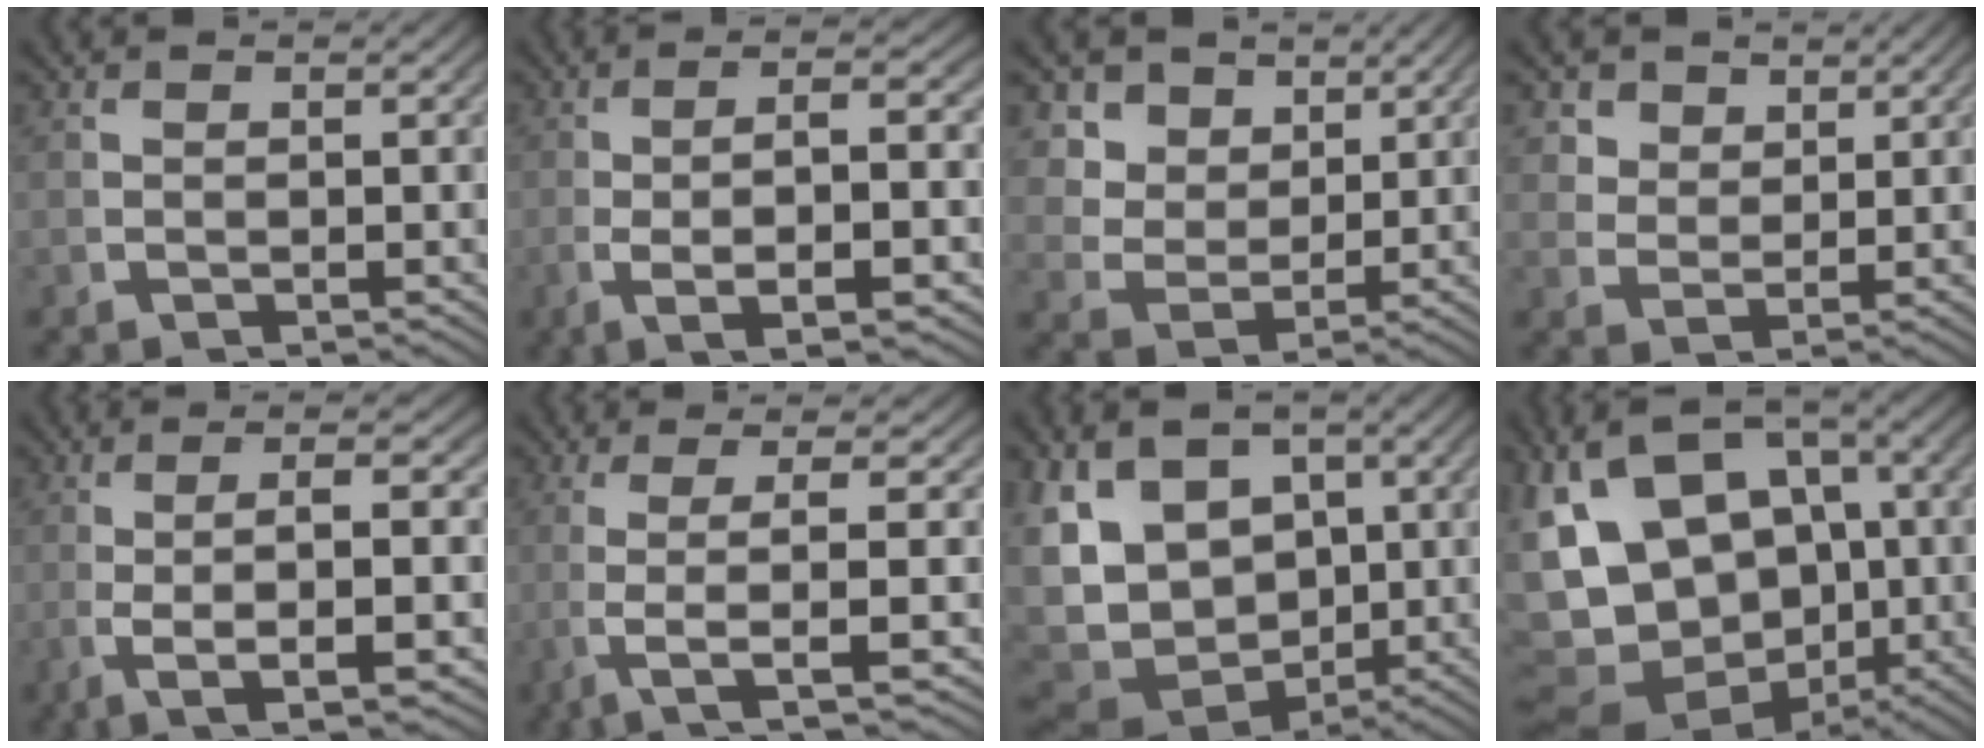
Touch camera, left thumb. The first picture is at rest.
{"total": 8.3, "force": [-1.2, 2.5, 7.9], "torque": [-0.149, -0.011, -0.004]}
{"total": 8.2, "force": [2.3, 6.6, 4.3], "torque": [-0.108, -0.030, 0.048]}
{"total": 4.3, "force": [2.5, 3.0, 1.8], "torque": [-0.041, -0.015, 0.054]}
{"total": 9.1, "force": [-0.9, 2.7, 8.6], "torque": [-0.165, -0.013, 0.002]}
{"total": 8.7, "force": [-0.2, 2.7, 8.3], "torque": [-0.174, -0.011, 0.010]}
{"total": 14.1, "force": [-0.3, 10.8, 9.0], "torque": [-0.194, -0.044, 0.011]}
{"total": 17.6, "force": [-2.3, 13.8, 10.8], "torque": [-0.233, -0.067, -0.007]}